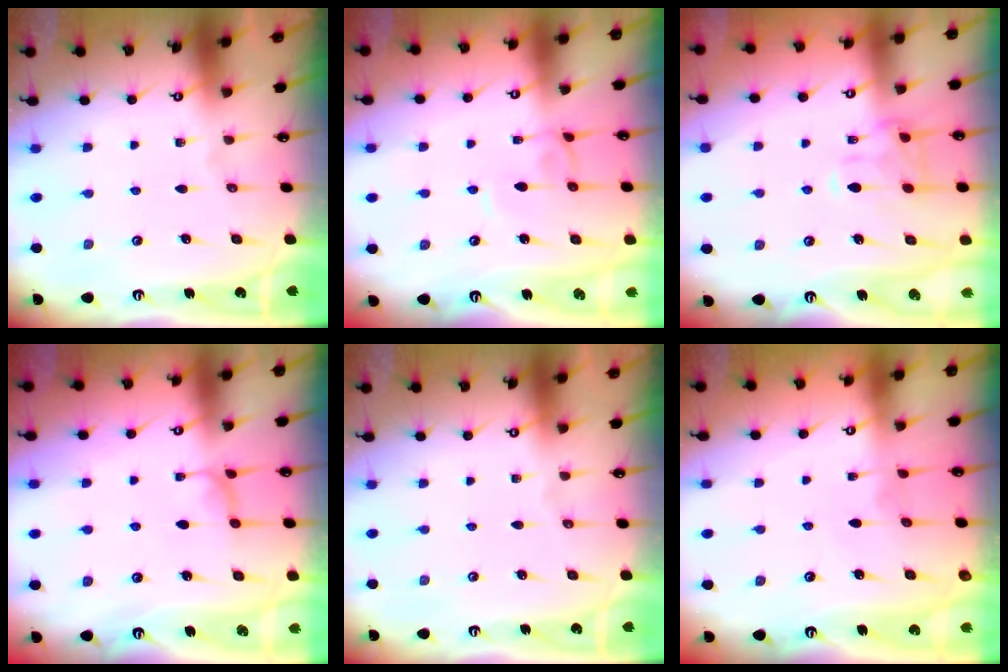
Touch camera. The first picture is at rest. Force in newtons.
{"total": 0.0}
{"total": 3.2, "press": 2.9, "slide": 1.4}
{"total": 0.6, "press": 0.3, "slide": 0.5}
{"total": 0.0}
{"total": 2.3, "press": 2.3, "slide": 0.3}